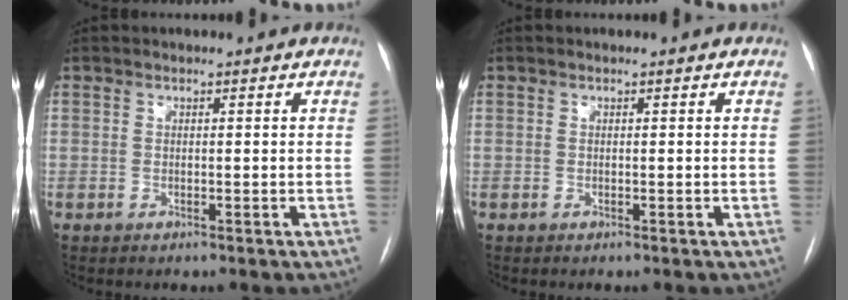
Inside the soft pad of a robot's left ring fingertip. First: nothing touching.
{"total": 0.0}